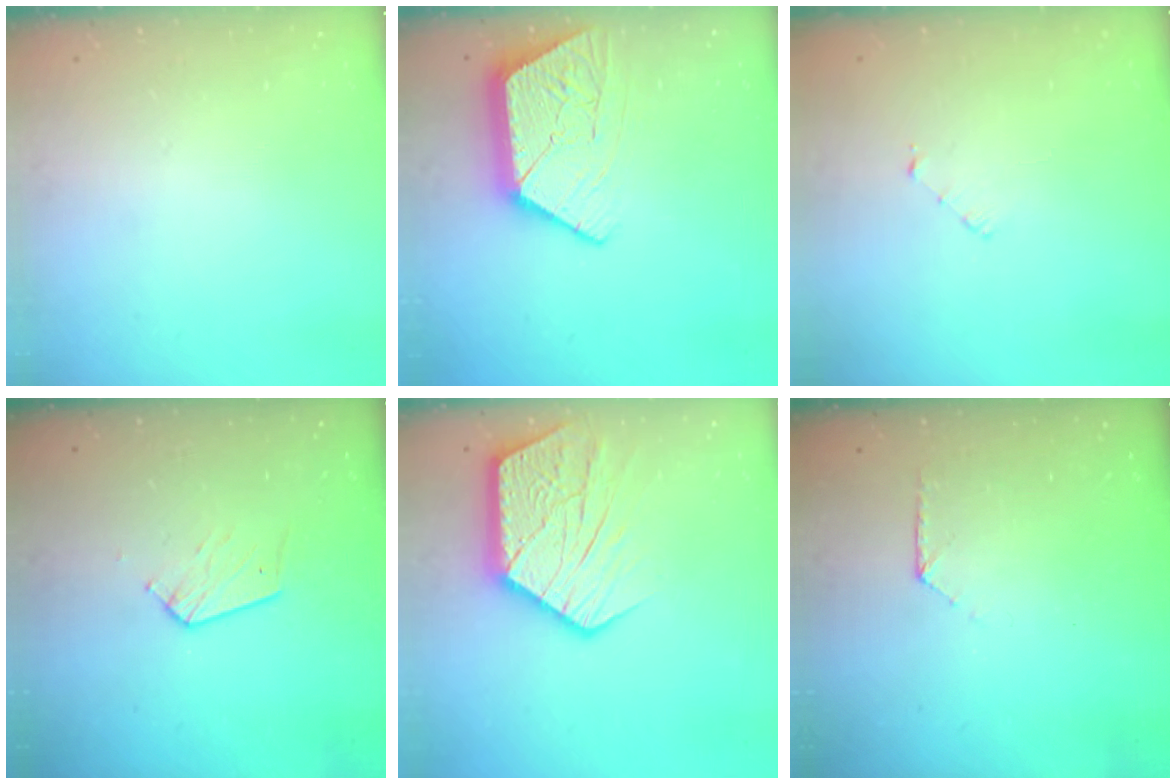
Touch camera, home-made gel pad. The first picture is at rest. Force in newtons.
{"total": 12.5, "press": 12.5, "slide": 0.7}
{"total": 2.9, "press": 2.9, "slide": 0.2}
{"total": 6.7, "press": 6.7, "slide": 0.4}
{"total": 16.1, "press": 16.0, "slide": 1.4}
{"total": 6.7, "press": 6.7, "slide": 0.6}